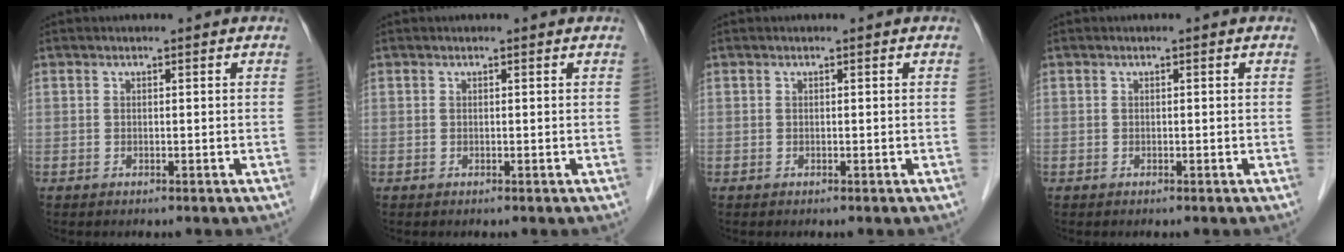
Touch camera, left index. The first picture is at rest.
{"total": 0.6, "force": [0.6, 0.0, 0.1], "torque": [-0.004, 0.000, 0.004]}
{"total": 0.0}
{"total": 0.0}